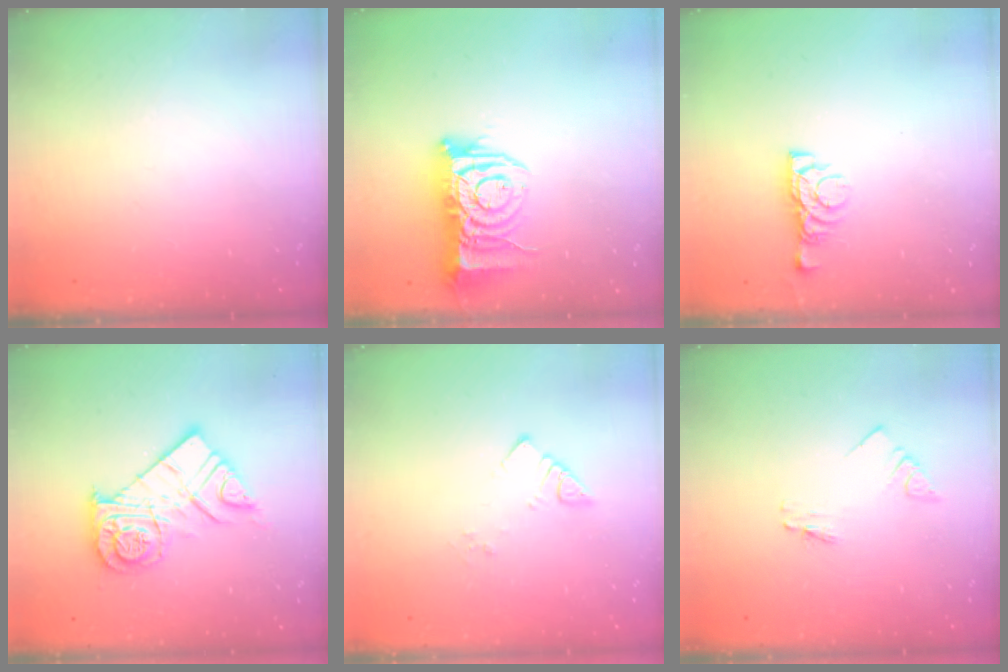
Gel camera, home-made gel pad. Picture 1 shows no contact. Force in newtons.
{"total": 11.3, "press": 11.2, "slide": 1.4}
{"total": 5.6, "press": 5.5, "slide": 0.8}
{"total": 16.2, "press": 16.1, "slide": 1.6}
{"total": 2.6, "press": 2.6, "slide": 0.1}
{"total": 1.1, "press": 1.1, "slide": 0.0}